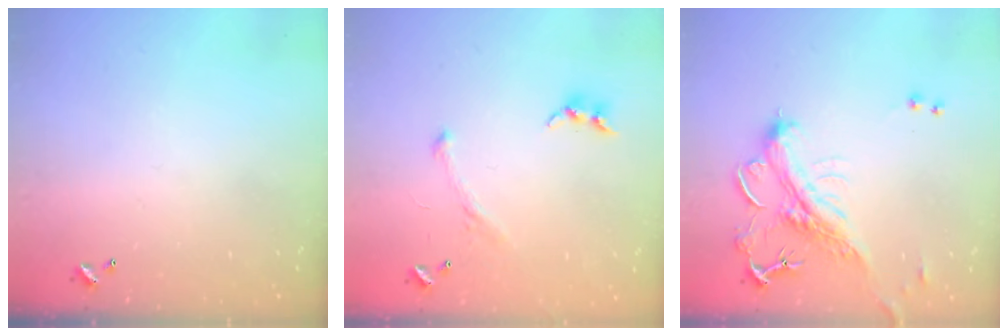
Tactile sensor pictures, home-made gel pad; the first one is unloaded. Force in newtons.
{"total": 2.8, "press": 2.7, "slide": 0.9}
{"total": 2.3, "press": 1.9, "slide": 1.3}